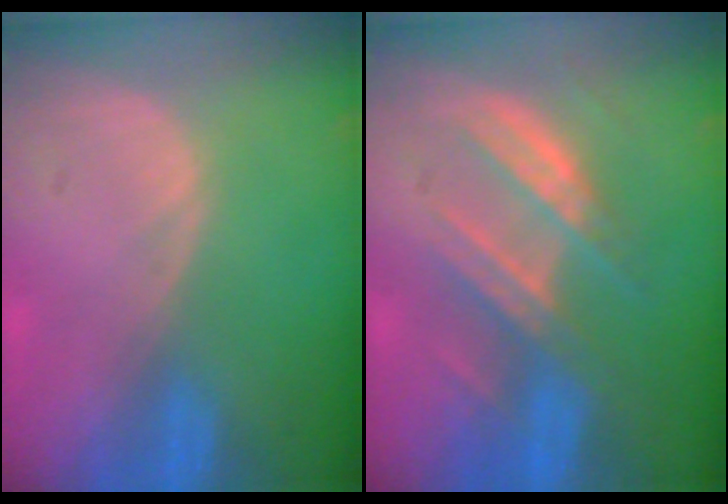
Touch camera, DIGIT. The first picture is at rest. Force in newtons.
{"total": 7.4, "press": 7.1, "slide": 2.0}